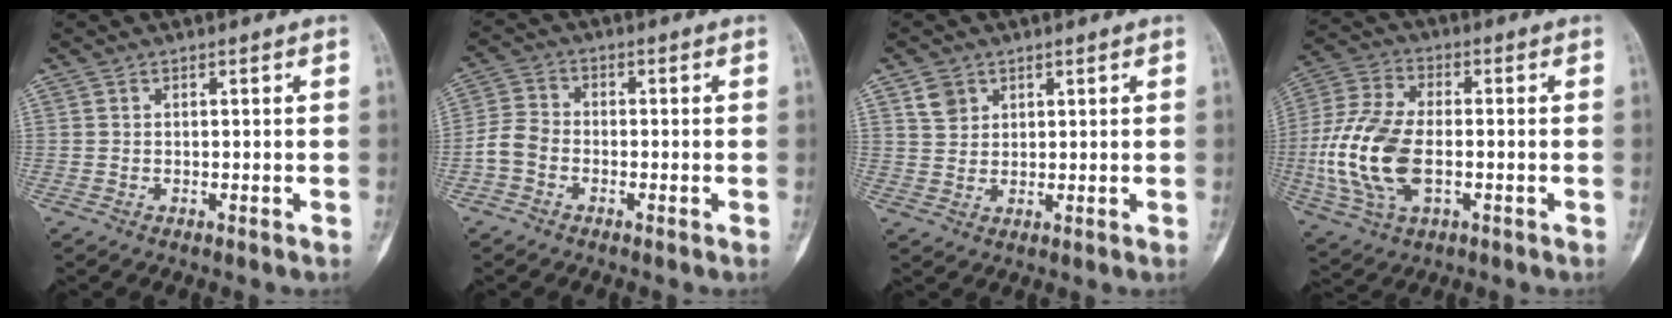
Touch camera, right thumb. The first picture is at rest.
{"total": 4.8, "force": [-1.8, 3.7, 2.4], "torque": [-0.040, 0.014, -0.046]}
{"total": 3.6, "force": [2.0, 2.8, 1.1], "torque": [-0.007, -0.009, 0.041]}
{"total": 16.4, "force": [-2.5, 9.1, 13.4], "torque": [-0.289, 0.006, -0.044]}